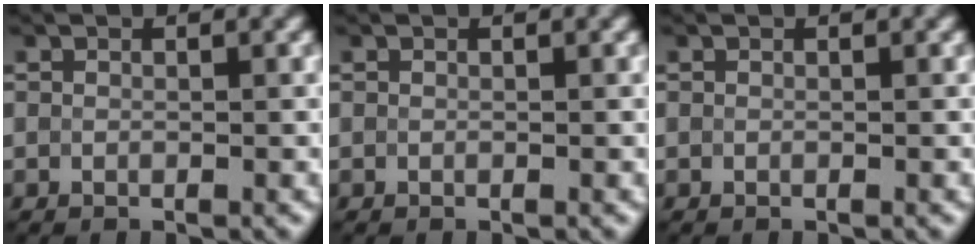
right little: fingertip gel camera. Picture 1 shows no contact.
{"total": 0.0}
{"total": 0.0}